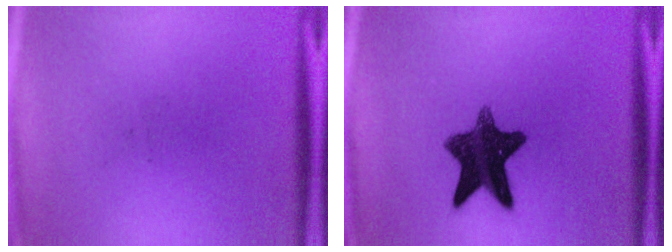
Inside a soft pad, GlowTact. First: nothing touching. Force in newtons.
{"total": 11.8}